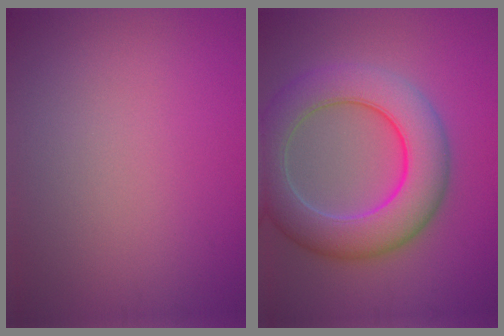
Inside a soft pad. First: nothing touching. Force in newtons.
{"total": 9.1, "press": 9.1, "slide": 0.4}